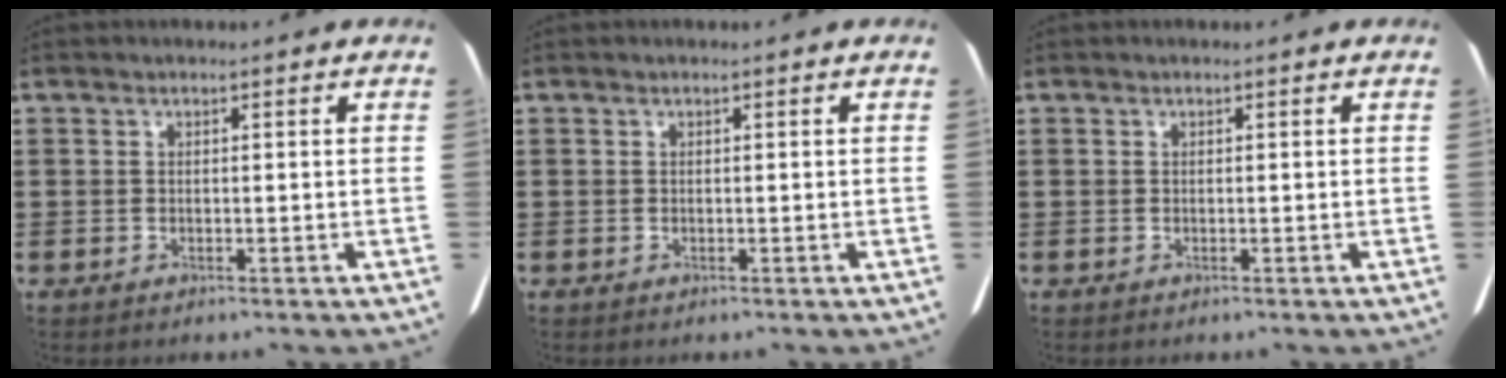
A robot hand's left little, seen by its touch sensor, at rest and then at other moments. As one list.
[{"total": 0.0}, {"total": 0.0}]